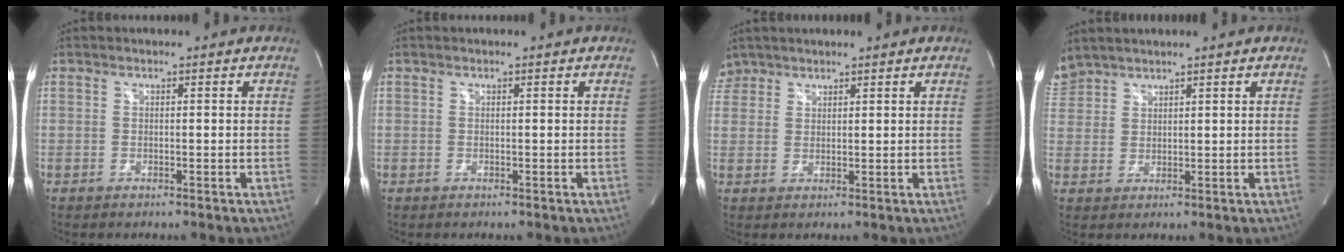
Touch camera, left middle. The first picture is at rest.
{"total": 0.0}
{"total": 3.5, "force": [2.8, 2.0, -0.2], "torque": [0.009, 0.011, 0.055]}
{"total": 4.0, "force": [3.8, 1.1, 0.2], "torque": [-0.019, 0.019, 0.085]}